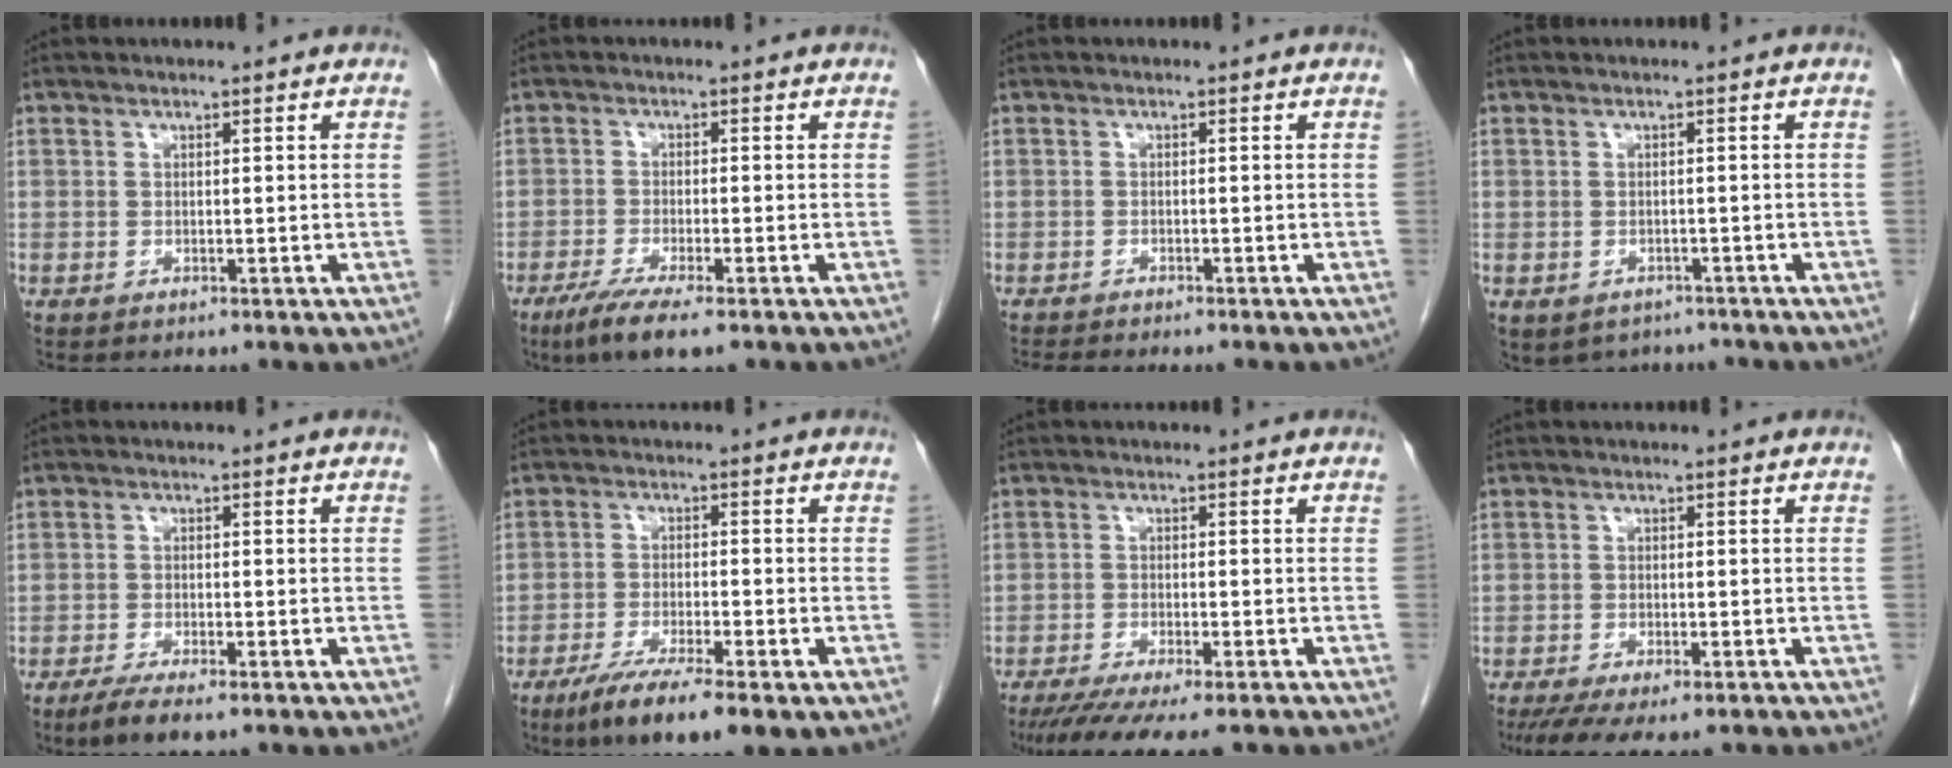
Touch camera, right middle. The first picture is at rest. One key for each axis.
{"total": 6.5, "fx": -4.2, "fy": 0.7, "fz": 5.0, "tx": -0.091, "ty": -0.018, "tz": -0.069}
{"total": 6.1, "fx": -5.3, "fy": 0.7, "fz": 2.9, "tx": -0.036, "ty": -0.009, "tz": -0.079}
{"total": 6.4, "fx": -5.0, "fy": 3.9, "fz": 1.1, "tx": -0.012, "ty": 0.007, "tz": -0.060}
{"total": 5.6, "fx": -3.9, "fy": 1.3, "fz": 3.8, "tx": -0.066, "ty": -0.010, "tz": -0.059}
{"total": 10.1, "fx": -6.4, "fy": 1.4, "fz": 7.7, "tx": -0.127, "ty": -0.022, "tz": -0.100}
{"total": 11.7, "fx": -9.3, "fy": 1.8, "fz": 6.8, "tx": -0.096, "ty": -0.020, "tz": -0.141}
{"total": 10.4, "fx": -7.9, "fy": 3.0, "fz": 6.1, "tx": -0.096, "ty": -0.015, "tz": -0.118}